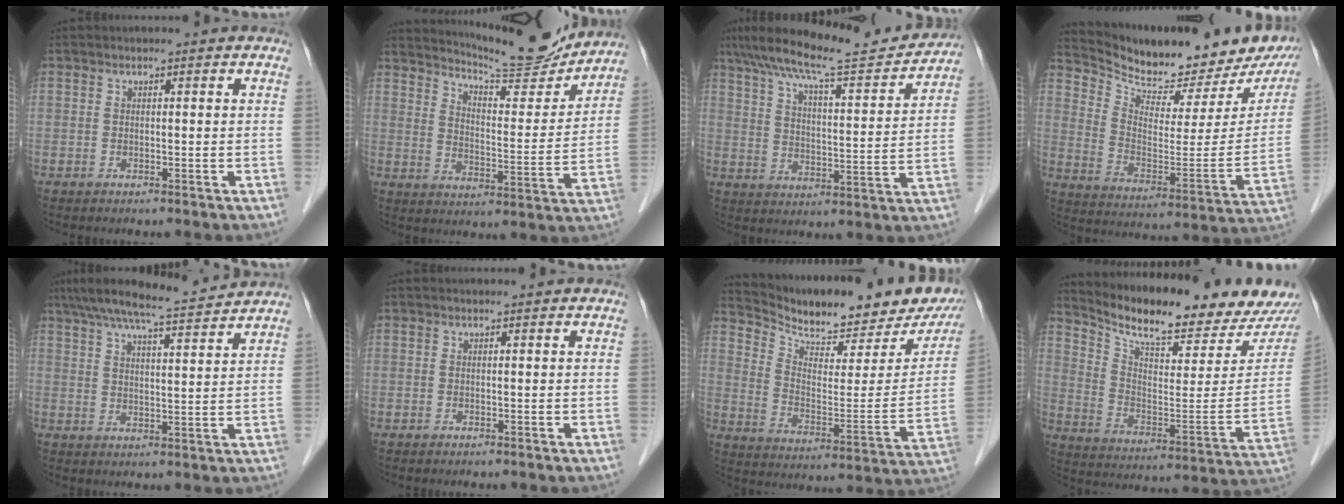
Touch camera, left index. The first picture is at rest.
{"total": 15.5, "force": [14.9, 1.0, 4.4], "torque": [-0.076, -0.032, 0.207]}
{"total": 16.0, "force": [14.7, 0.1, 6.1], "torque": [-0.111, -0.004, 0.220]}
{"total": 21.4, "force": [19.7, 4.8, 6.9], "torque": [-0.113, -0.063, 0.275]}
{"total": 10.4, "force": [9.6, -0.6, 3.9], "torque": [-0.071, 0.015, 0.148]}
{"total": 0.0}
{"total": 23.1, "force": [20.7, 5.0, 9.1], "torque": [-0.146, -0.049, 0.282]}
{"total": 19.3, "force": [18.1, 1.1, 6.8], "torque": [-0.129, -0.075, 0.265]}